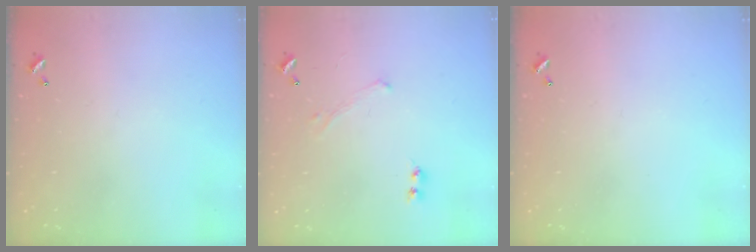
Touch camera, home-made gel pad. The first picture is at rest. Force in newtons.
{"total": 0.0}
{"total": 0.0}